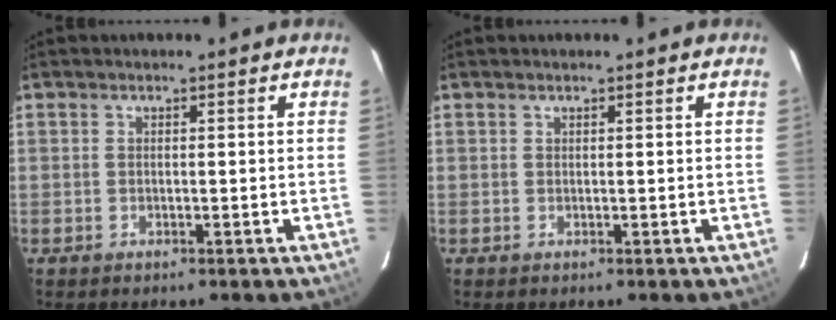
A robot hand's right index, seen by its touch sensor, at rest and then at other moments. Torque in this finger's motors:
{"motor_torque": [-0.07, -0.11, -0.11, 0.00]}